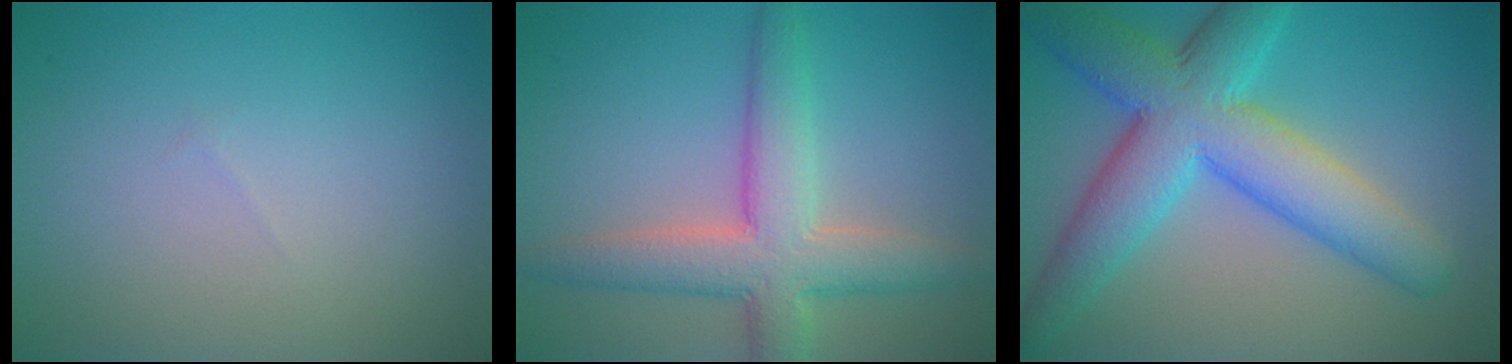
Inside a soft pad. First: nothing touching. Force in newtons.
{"total": 6.2, "press": 6.2, "slide": 0.5}
{"total": 9.2, "press": 9.2, "slide": 0.3}